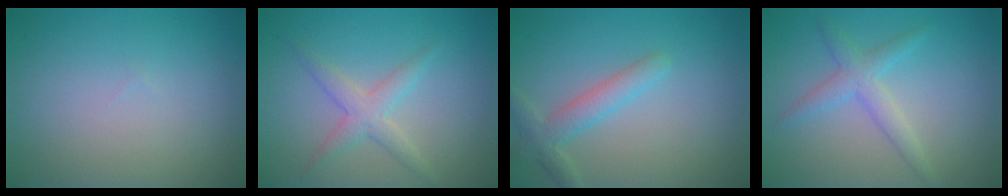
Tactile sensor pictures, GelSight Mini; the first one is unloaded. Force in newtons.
{"total": 2.4, "press": 2.4, "slide": 0.1}
{"total": 2.8, "press": 2.8, "slide": 0.2}
{"total": 2.5, "press": 2.5, "slide": 0.1}